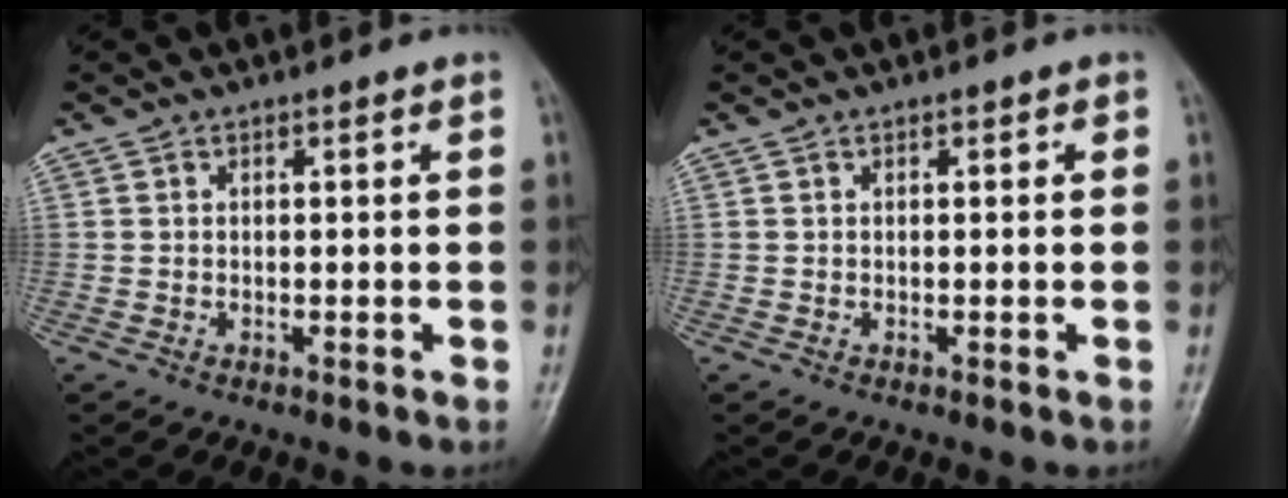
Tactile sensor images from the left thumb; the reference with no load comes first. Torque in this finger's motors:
{"motor_torque": [0.00, 0.00, 0.00, 0.00, 0.00]}